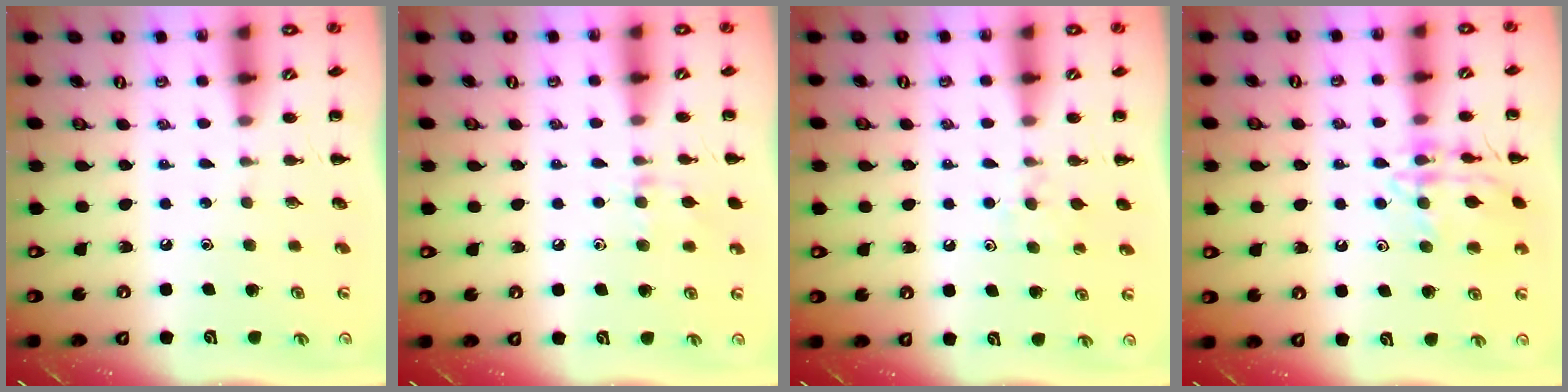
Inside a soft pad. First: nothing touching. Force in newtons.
{"total": 6.8, "press": 6.4, "slide": 2.3}
{"total": 4.8, "press": 4.5, "slide": 1.7}
{"total": 13.5, "press": 13.5, "slide": 1.1}